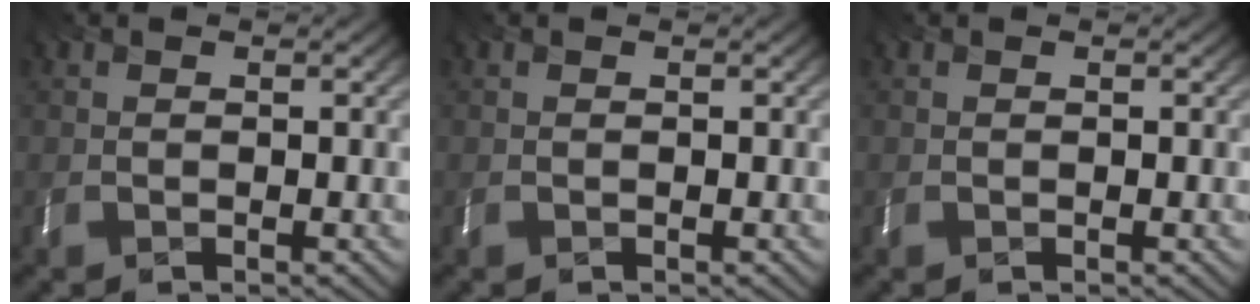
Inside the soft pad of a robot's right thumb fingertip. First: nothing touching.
{"total": 0.0}
{"total": 0.0}